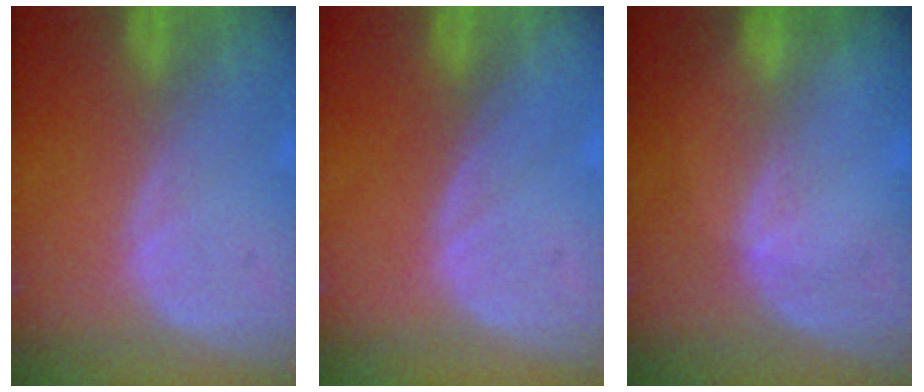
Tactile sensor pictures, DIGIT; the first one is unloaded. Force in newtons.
{"total": 0.0}
{"total": 1.2, "press": 0.7, "slide": 0.9}